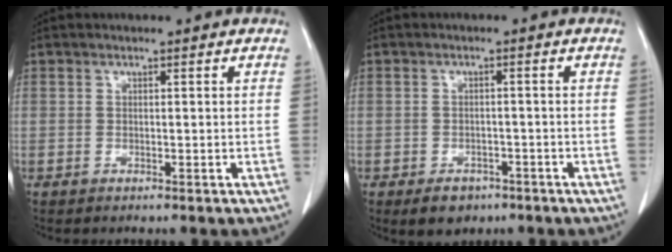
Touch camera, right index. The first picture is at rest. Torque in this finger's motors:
{"motor_torque": [-0.16, -0.09, -0.12, -0.04]}